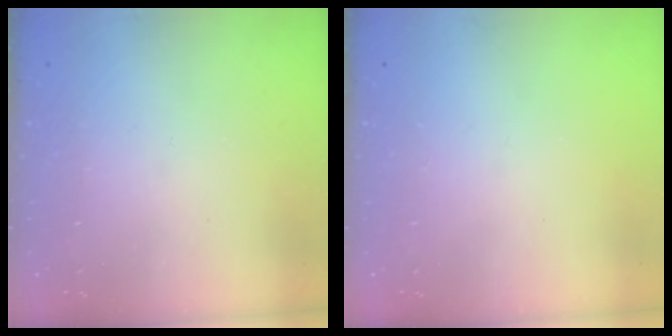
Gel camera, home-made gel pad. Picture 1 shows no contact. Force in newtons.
{"total": 0.0}